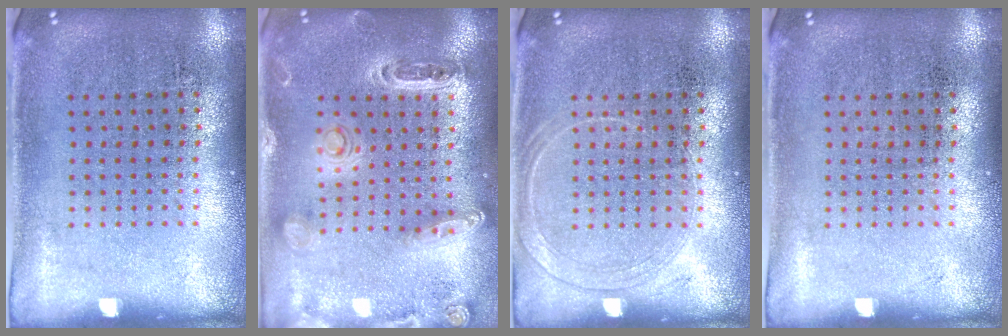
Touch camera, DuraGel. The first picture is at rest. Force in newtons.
{"total": 1.3, "press": 1.2, "slide": 0.2}
{"total": 1.2, "press": 1.2, "slide": 0.2}
{"total": 0.0}